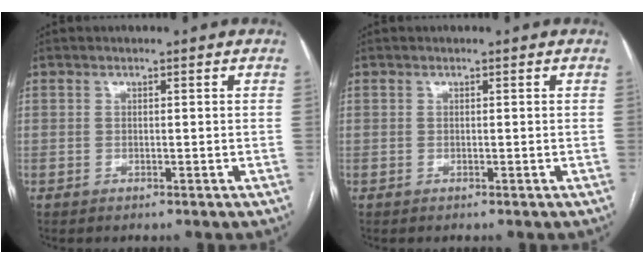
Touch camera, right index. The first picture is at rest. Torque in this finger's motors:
{"motor_torque": [-0.01, 0.01, 0.03, 0.00]}